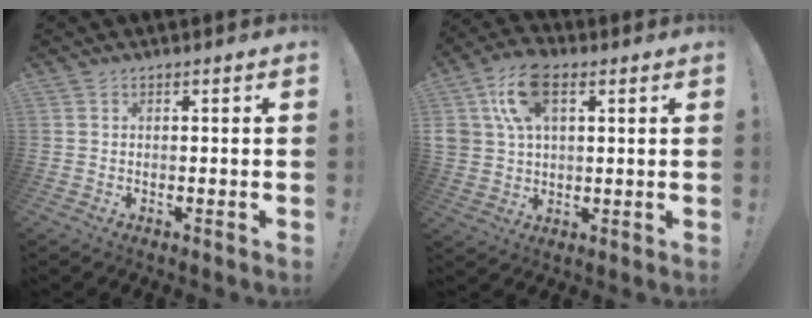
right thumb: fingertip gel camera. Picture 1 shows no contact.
{"total": 13.6, "force": [4.8, 8.7, 9.2], "torque": [-0.182, -0.002, 0.089]}